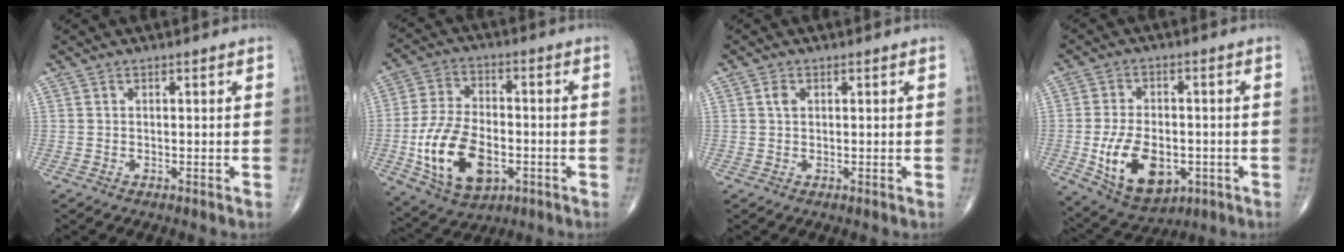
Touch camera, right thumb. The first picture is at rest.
{"total": 16.1, "force": [-4.2, 9.6, 12.2], "torque": [-0.214, 0.010, -0.068]}
{"total": 1.5, "force": [0.4, 1.1, 1.0], "torque": [-0.016, 0.002, 0.008]}
{"total": 14.2, "force": [-3.6, 8.7, 10.5], "torque": [-0.161, 0.004, -0.043]}